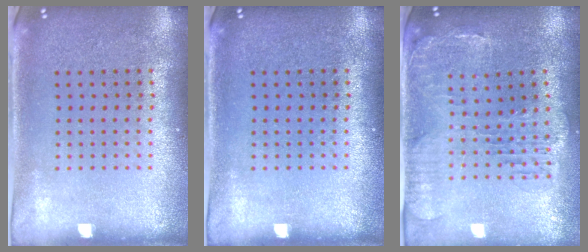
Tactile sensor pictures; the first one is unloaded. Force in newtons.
{"total": 0.0}
{"total": 1.6, "press": 1.5, "slide": 0.5}